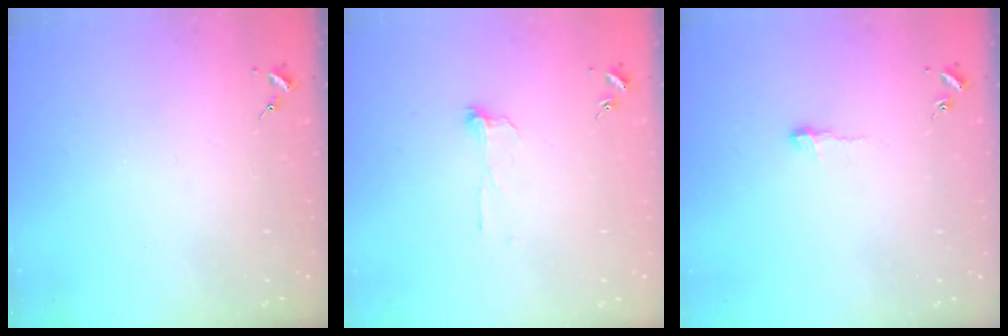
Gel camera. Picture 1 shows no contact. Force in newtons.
{"total": 6.0, "press": 6.0, "slide": 0.5}
{"total": 3.6, "press": 3.5, "slide": 0.5}